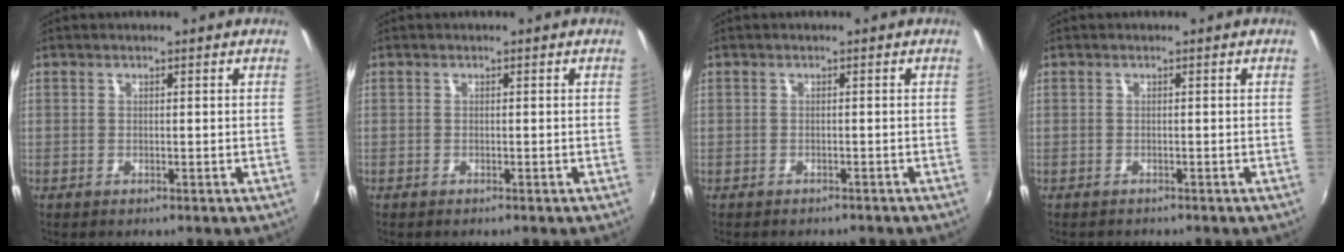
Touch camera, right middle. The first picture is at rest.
{"total": 0.0}
{"total": 1.8, "force": [-1.4, 1.2, 0.1], "torque": [-0.006, 0.003, -0.019]}
{"total": 1.0, "force": [-0.8, 0.4, -0.1], "torque": [-0.001, 0.000, -0.015]}